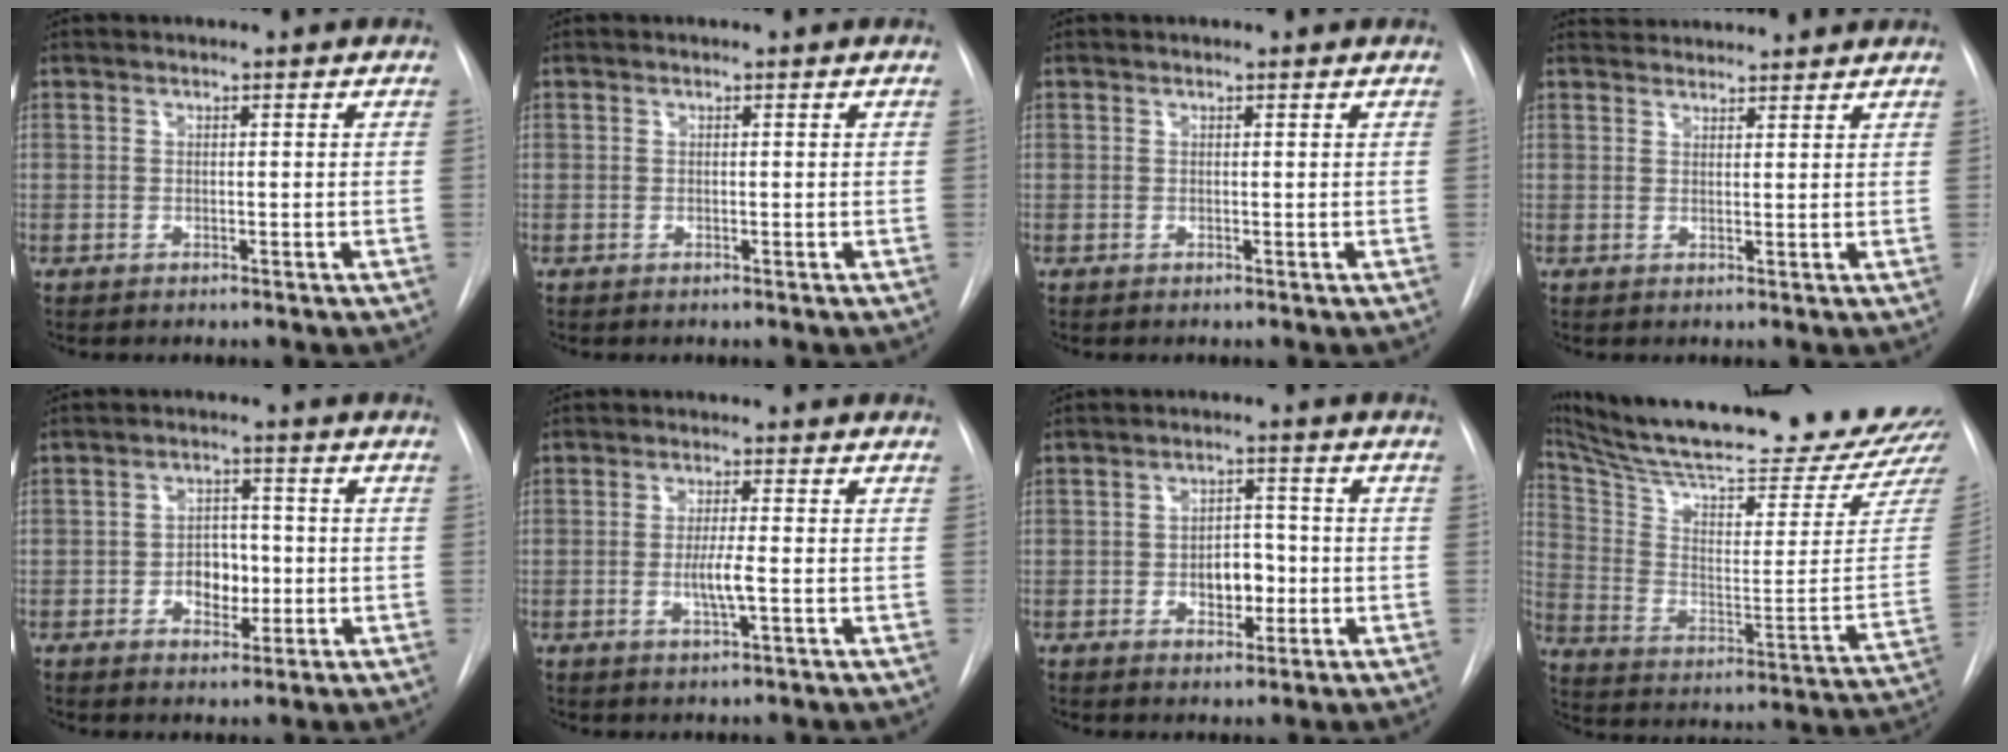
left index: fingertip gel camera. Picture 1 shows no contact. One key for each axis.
{"total": 0.0}
{"total": 0.7, "fx": 0.7, "fy": 0.1, "fz": 0.2, "tx": -0.007, "ty": 0.006, "tz": 0.008}
{"total": 6.9, "fx": 6.8, "fy": 0.9, "fz": 1.1, "tx": -0.016, "ty": 0.033, "tz": 0.090}
{"total": 5.0, "fx": -1.0, "fy": 3.4, "fz": 3.6, "tx": -0.053, "ty": 0.008, "tz": -0.012}
{"total": 3.6, "fx": -0.7, "fy": 0.1, "fz": 3.5, "tx": -0.068, "ty": -0.006, "tz": -0.012}
{"total": 5.0, "fx": -1.1, "fy": 3.1, "fz": 3.8, "tx": -0.052, "ty": 0.010, "tz": -0.011}
{"total": 30.9, "fx": 28.2, "fy": 0.3, "fz": 12.6, "tx": -0.216, "ty": -0.113, "tz": 0.396}